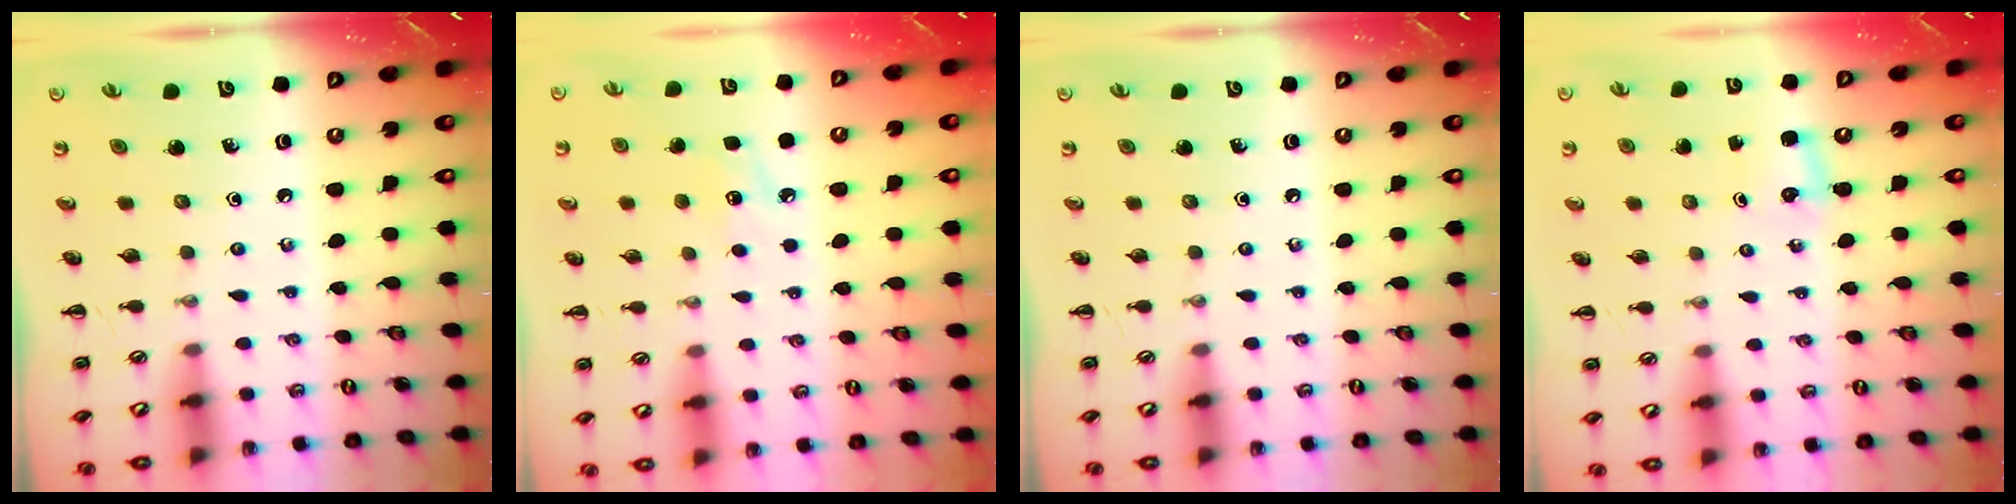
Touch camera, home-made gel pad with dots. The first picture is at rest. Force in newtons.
{"total": 7.1, "press": 6.9, "slide": 1.9}
{"total": 0.0}
{"total": 2.6, "press": 2.5, "slide": 0.7}